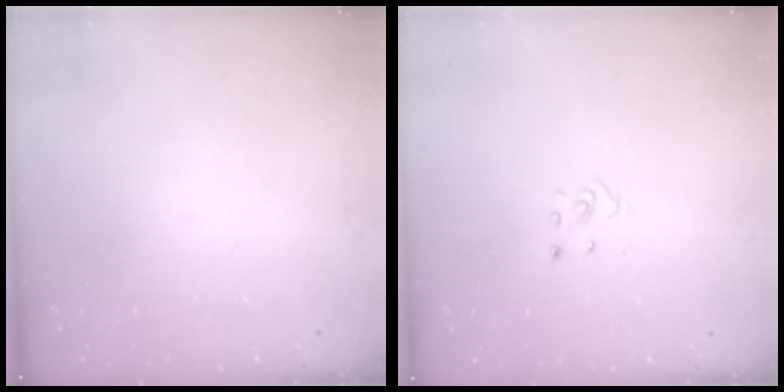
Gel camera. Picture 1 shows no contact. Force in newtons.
{"total": 2.3, "press": 2.3, "slide": 0.2}